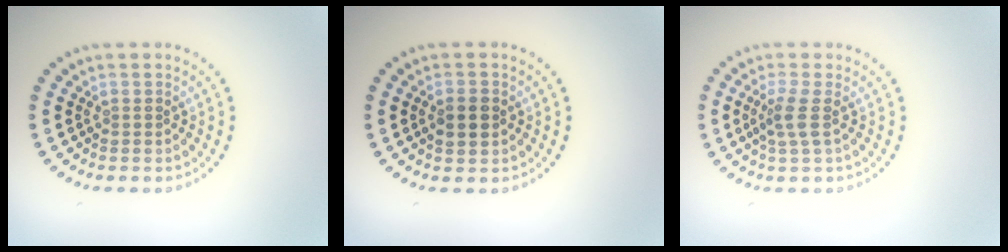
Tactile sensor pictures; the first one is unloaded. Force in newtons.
{"total": 2.4, "press": 2.4, "slide": 0.1}
{"total": 2.0, "press": 1.6, "slide": 1.3}